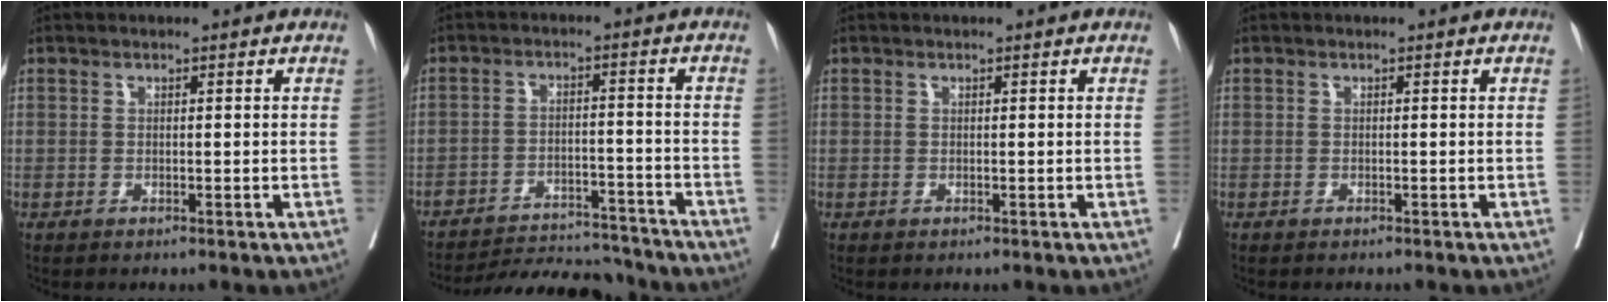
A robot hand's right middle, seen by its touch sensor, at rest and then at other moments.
{"total": 13.6, "force": [-13.2, 1.9, 2.6], "torque": [-0.037, 0.005, -0.189]}
{"total": 0.0}
{"total": 1.4, "force": [-1.3, 0.2, 0.5], "torque": [-0.009, -0.003, -0.016]}